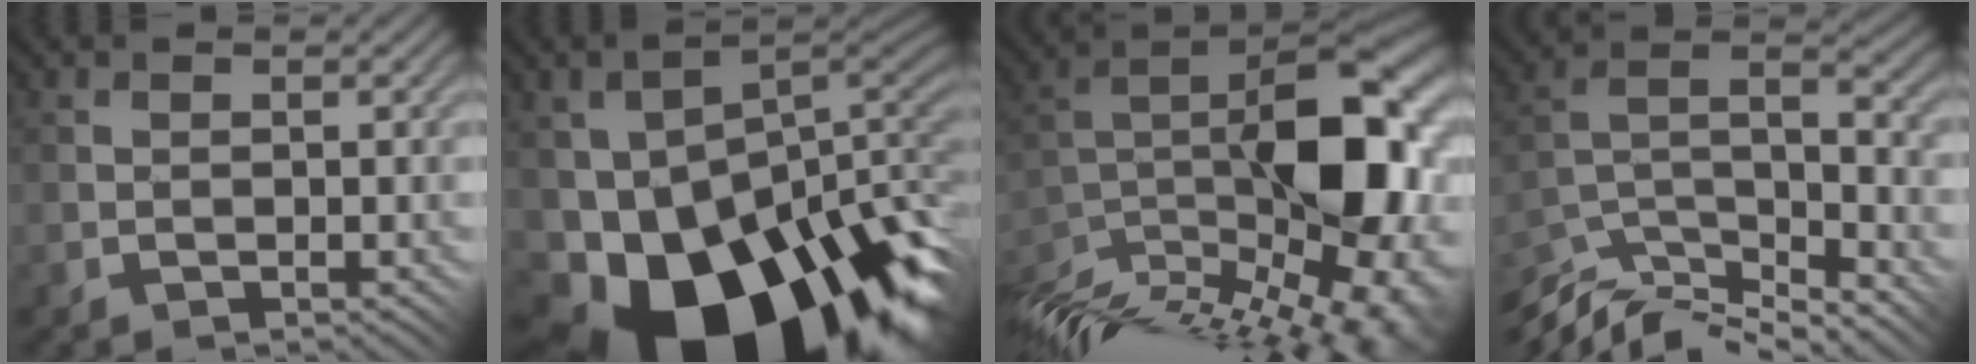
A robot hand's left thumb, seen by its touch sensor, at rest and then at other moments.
{"total": 18.7, "force": [-7.8, 11.1, 12.8], "torque": [-0.215, -0.039, -0.110]}
{"total": 16.1, "force": [-5.7, 6.8, 13.5], "torque": [-0.208, 0.006, -0.105]}
{"total": 12.9, "force": [-10.6, 3.1, 6.6], "torque": [-0.144, -0.002, -0.175]}